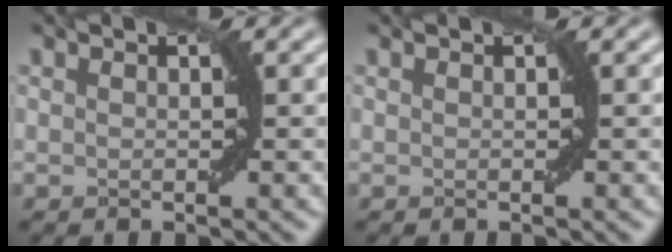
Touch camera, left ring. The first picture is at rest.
{"total": 0.0}